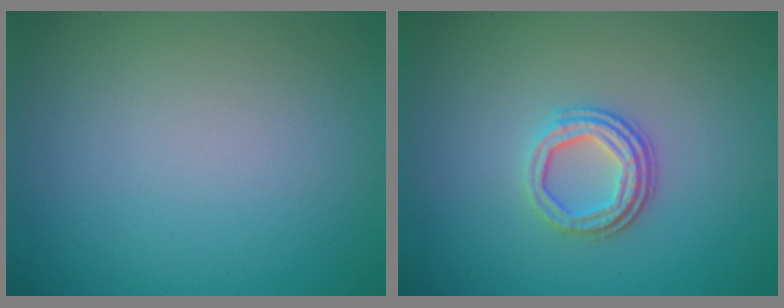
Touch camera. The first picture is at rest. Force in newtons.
{"total": 3.1, "press": 2.5, "slide": 1.9}